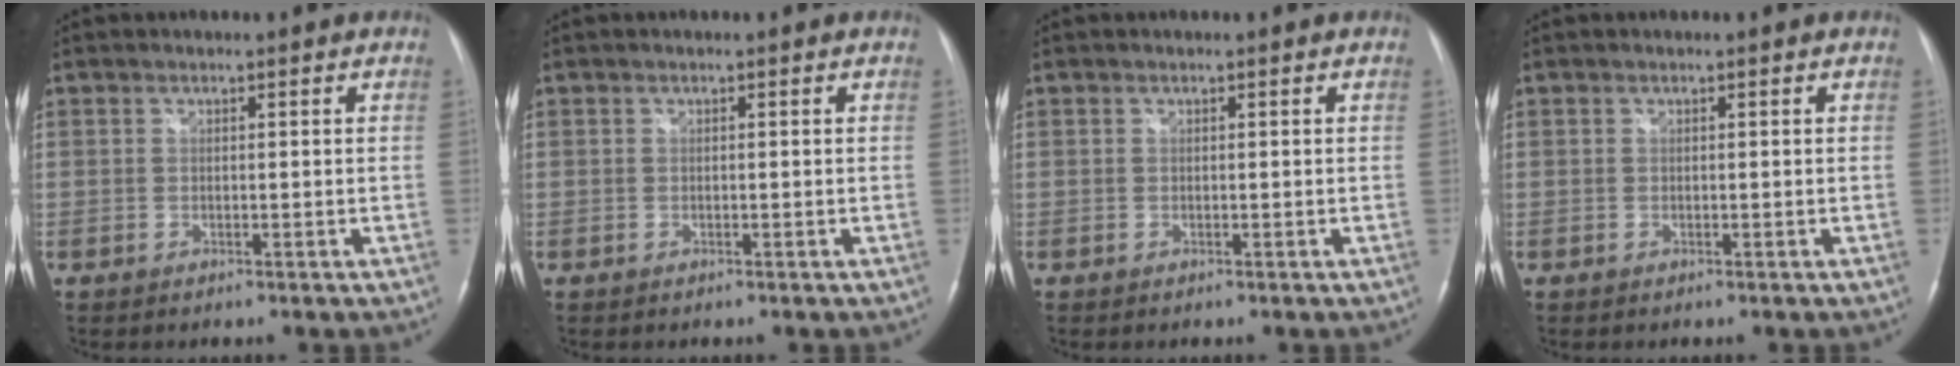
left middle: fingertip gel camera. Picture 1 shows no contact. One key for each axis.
{"total": 0.0}
{"total": 0.0}
{"total": 0.0}